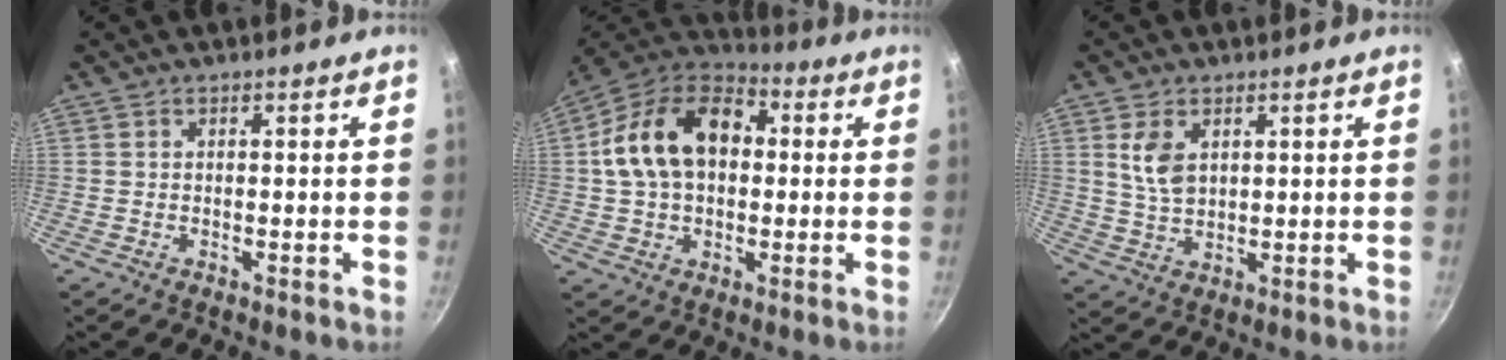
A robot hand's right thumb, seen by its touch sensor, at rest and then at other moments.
{"total": 18.3, "force": [2.1, 12.6, 13.1], "torque": [-0.202, 0.035, 0.019]}
{"total": 6.1, "force": [2.1, 3.9, 4.3], "torque": [-0.074, -0.012, 0.045]}